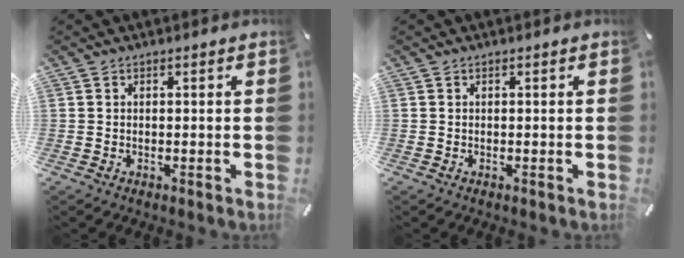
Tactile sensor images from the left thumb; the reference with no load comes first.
{"total": 0.0}